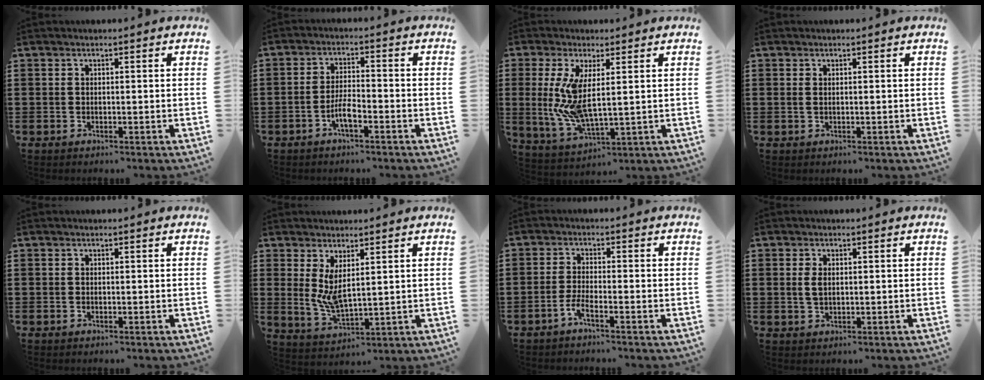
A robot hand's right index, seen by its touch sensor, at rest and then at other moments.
{"total": 4.0, "force": [-2.2, 1.0, 3.2], "torque": [-0.073, -0.003, -0.046]}
{"total": 8.1, "force": [1.5, 2.7, 7.5], "torque": [-0.174, -0.016, 0.025]}
{"total": 0.5, "force": [0.2, 0.0, 0.5], "torque": [-0.011, 0.000, 0.004]}
{"total": 0.0}
{"total": 5.1, "force": [1.6, 1.9, 4.5], "torque": [-0.103, -0.008, 0.028]}
{"total": 2.7, "force": [-1.7, -0.1, 2.0], "torque": [-0.051, -0.008, -0.037]}
{"total": 2.3, "force": [0.5, 1.2, 1.9], "torque": [-0.039, 0.007, 0.008]}